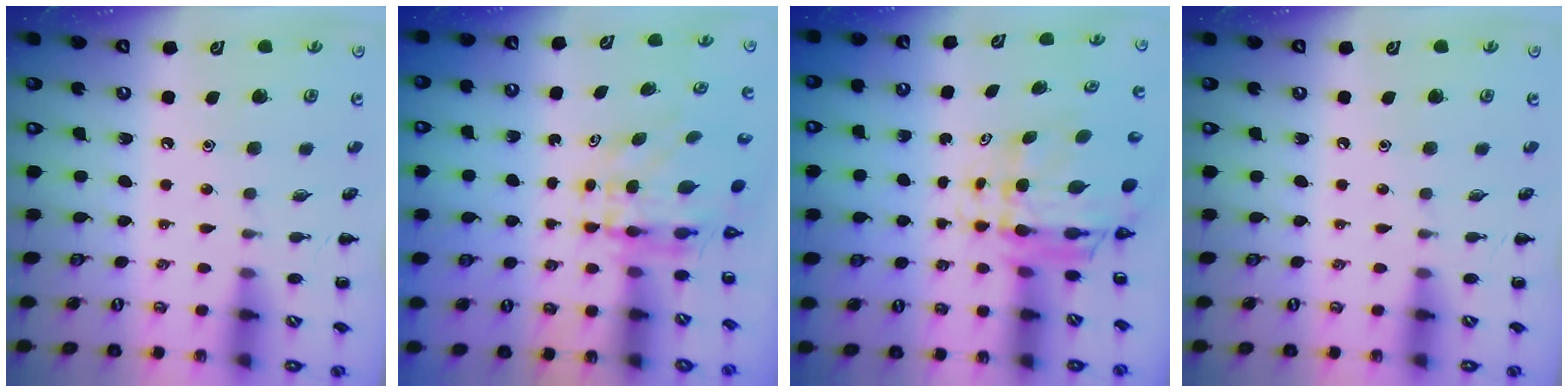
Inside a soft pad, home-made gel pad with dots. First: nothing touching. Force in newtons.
{"total": 5.9, "press": 5.7, "slide": 1.3}
{"total": 7.0, "press": 6.6, "slide": 2.3}
{"total": 0.0}